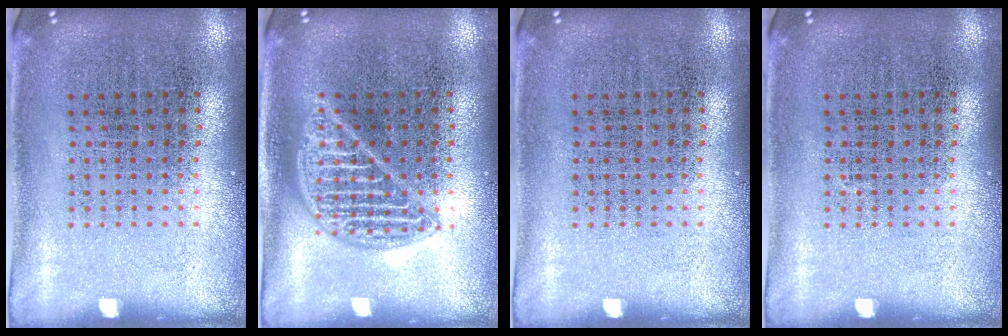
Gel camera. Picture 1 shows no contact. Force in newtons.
{"total": 2.1, "press": 2.1, "slide": 0.3}
{"total": 0.0}
{"total": 0.0}